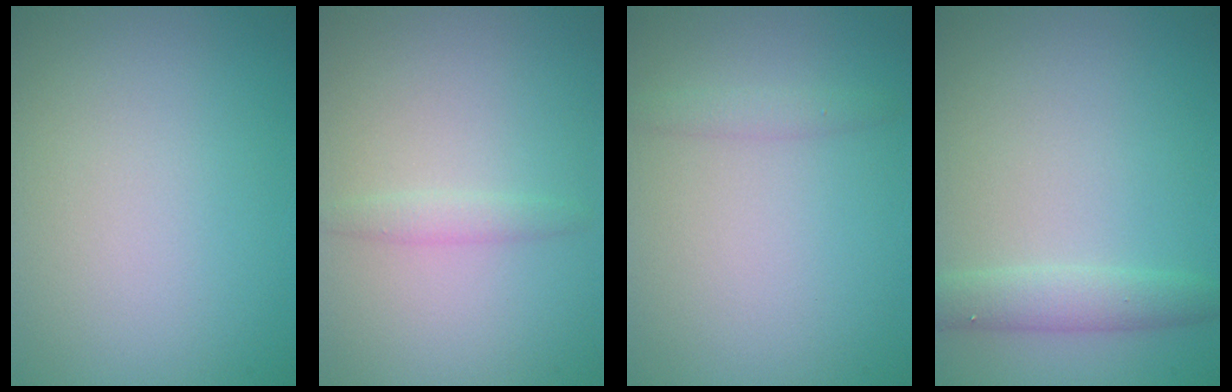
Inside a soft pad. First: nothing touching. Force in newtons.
{"total": 1.2, "press": 1.2, "slide": 0.1}
{"total": 1.1, "press": 1.0, "slide": 0.1}
{"total": 2.4, "press": 2.4, "slide": 0.1}